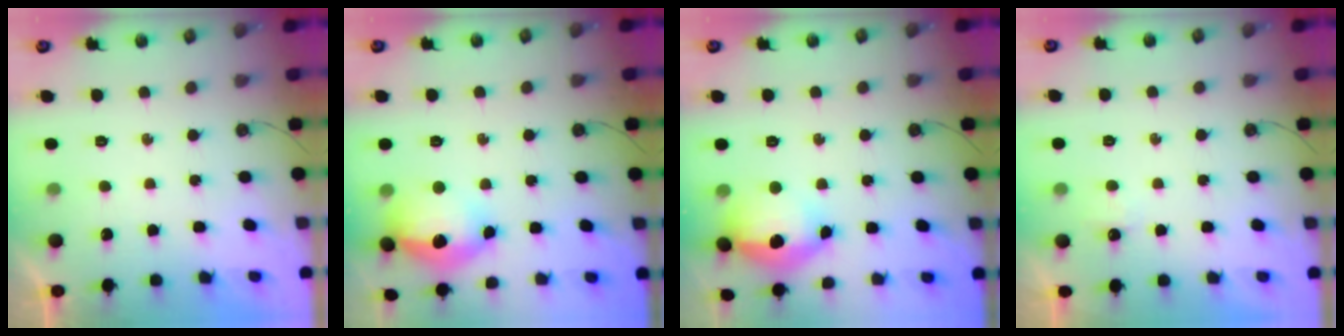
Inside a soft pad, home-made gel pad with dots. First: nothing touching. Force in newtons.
{"total": 15.8, "press": 15.7, "slide": 1.3}
{"total": 14.6, "press": 14.5, "slide": 1.8}
{"total": 2.9, "press": 2.8, "slide": 0.5}